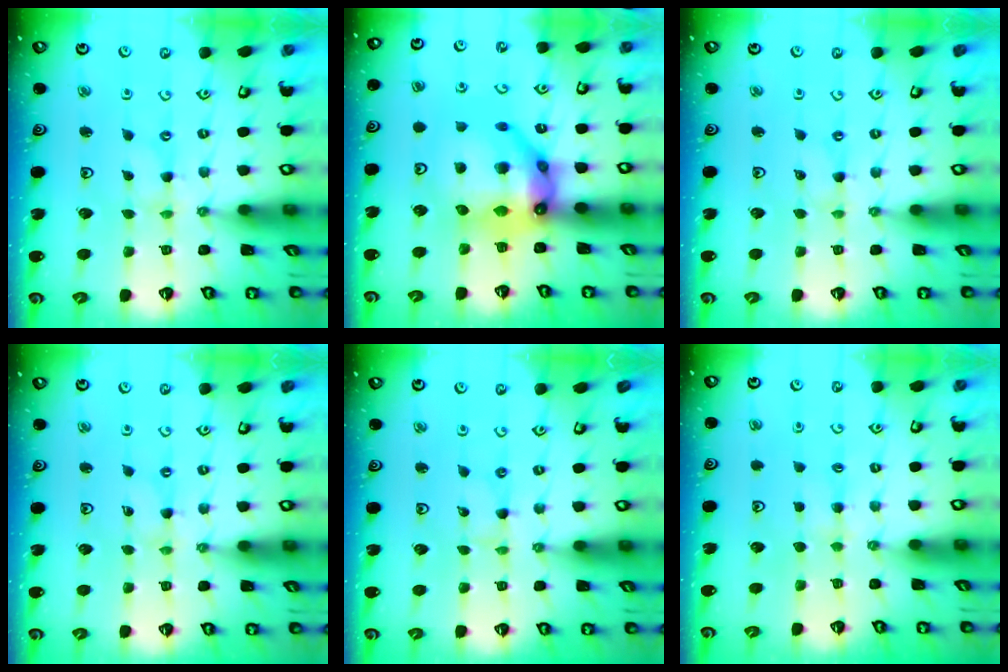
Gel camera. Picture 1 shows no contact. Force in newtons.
{"total": 17.7, "press": 17.6, "slide": 1.8}
{"total": 0.0}
{"total": 0.0}
{"total": 0.0}
{"total": 3.3, "press": 3.2, "slide": 0.6}